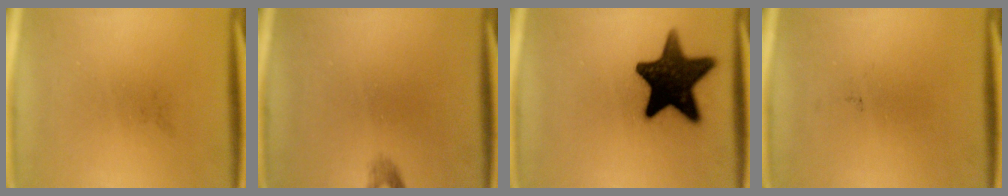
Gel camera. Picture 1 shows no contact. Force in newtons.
{"total": 1.0}
{"total": 16.9}
{"total": 0.0}